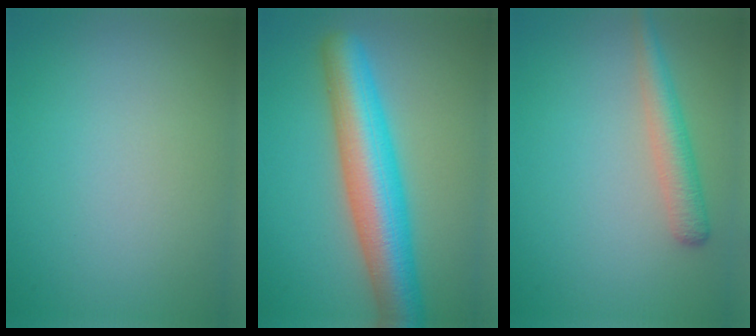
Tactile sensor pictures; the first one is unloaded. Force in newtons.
{"total": 9.0, "press": 9.0, "slide": 0.2}
{"total": 2.8, "press": 2.8, "slide": 0.2}